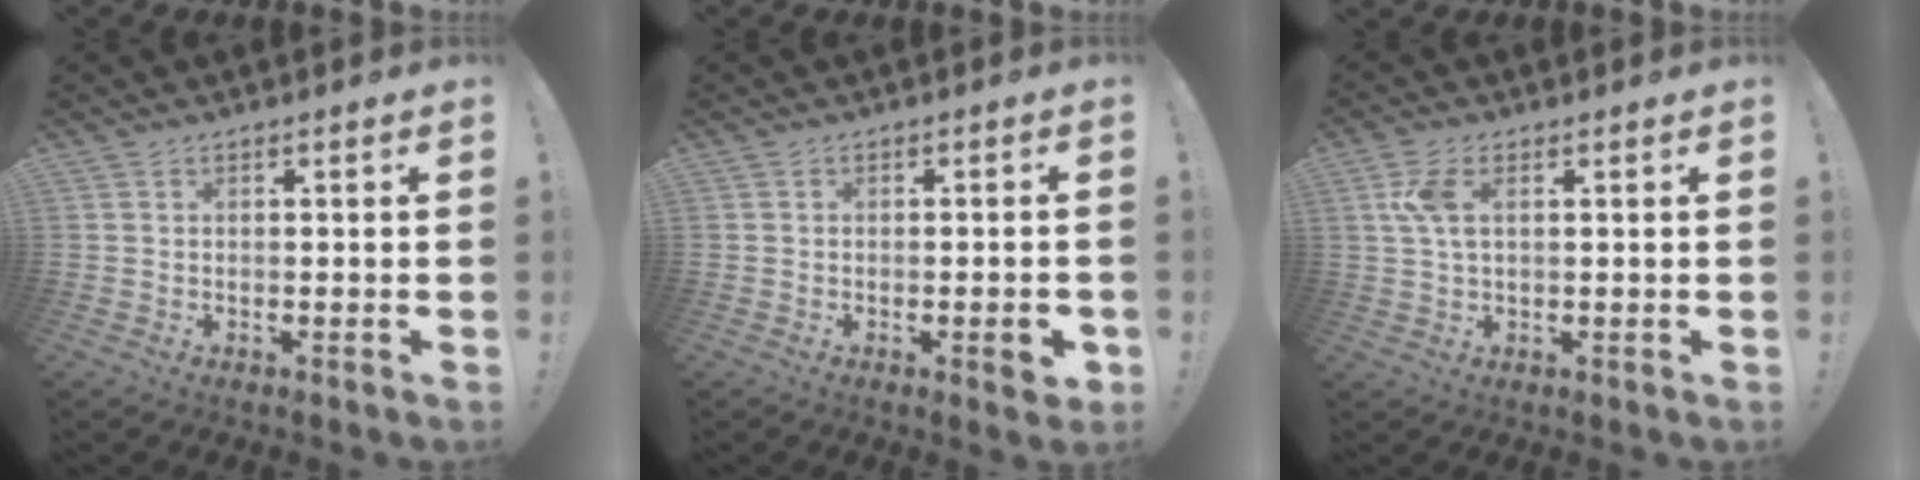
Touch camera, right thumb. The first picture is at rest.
{"total": 3.9, "force": [-1.4, 0.9, 3.5], "torque": [-0.042, -0.003, -0.020]}
{"total": 6.0, "force": [1.7, 2.8, 5.1], "torque": [-0.107, 0.004, 0.031]}